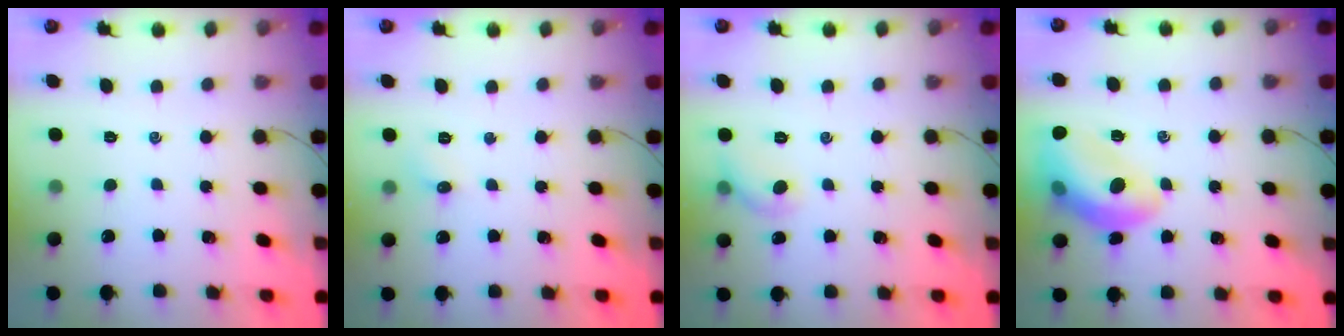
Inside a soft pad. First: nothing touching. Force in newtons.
{"total": 3.8, "press": 3.6, "slide": 1.3}
{"total": 5.6, "press": 5.5, "slide": 1.0}
{"total": 14.4, "press": 14.3, "slide": 1.6}